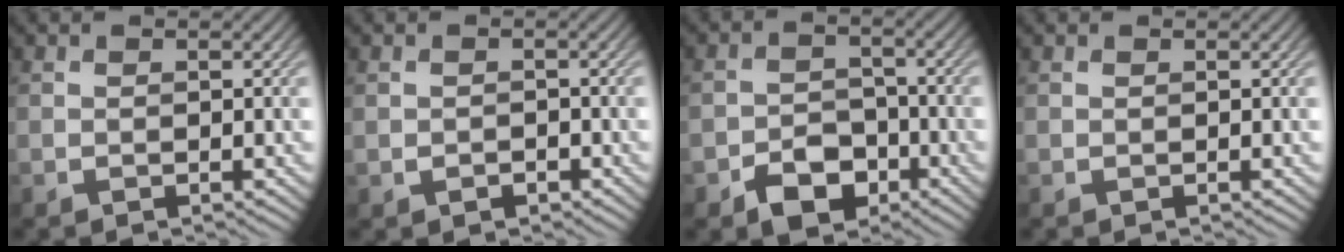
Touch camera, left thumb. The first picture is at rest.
{"total": 1.5, "force": [-0.7, 1.1, 0.6], "torque": [-0.011, -0.005, -0.012]}
{"total": 5.6, "force": [-3.3, 3.6, 2.7], "torque": [-0.045, -0.002, -0.067]}
{"total": 0.0}